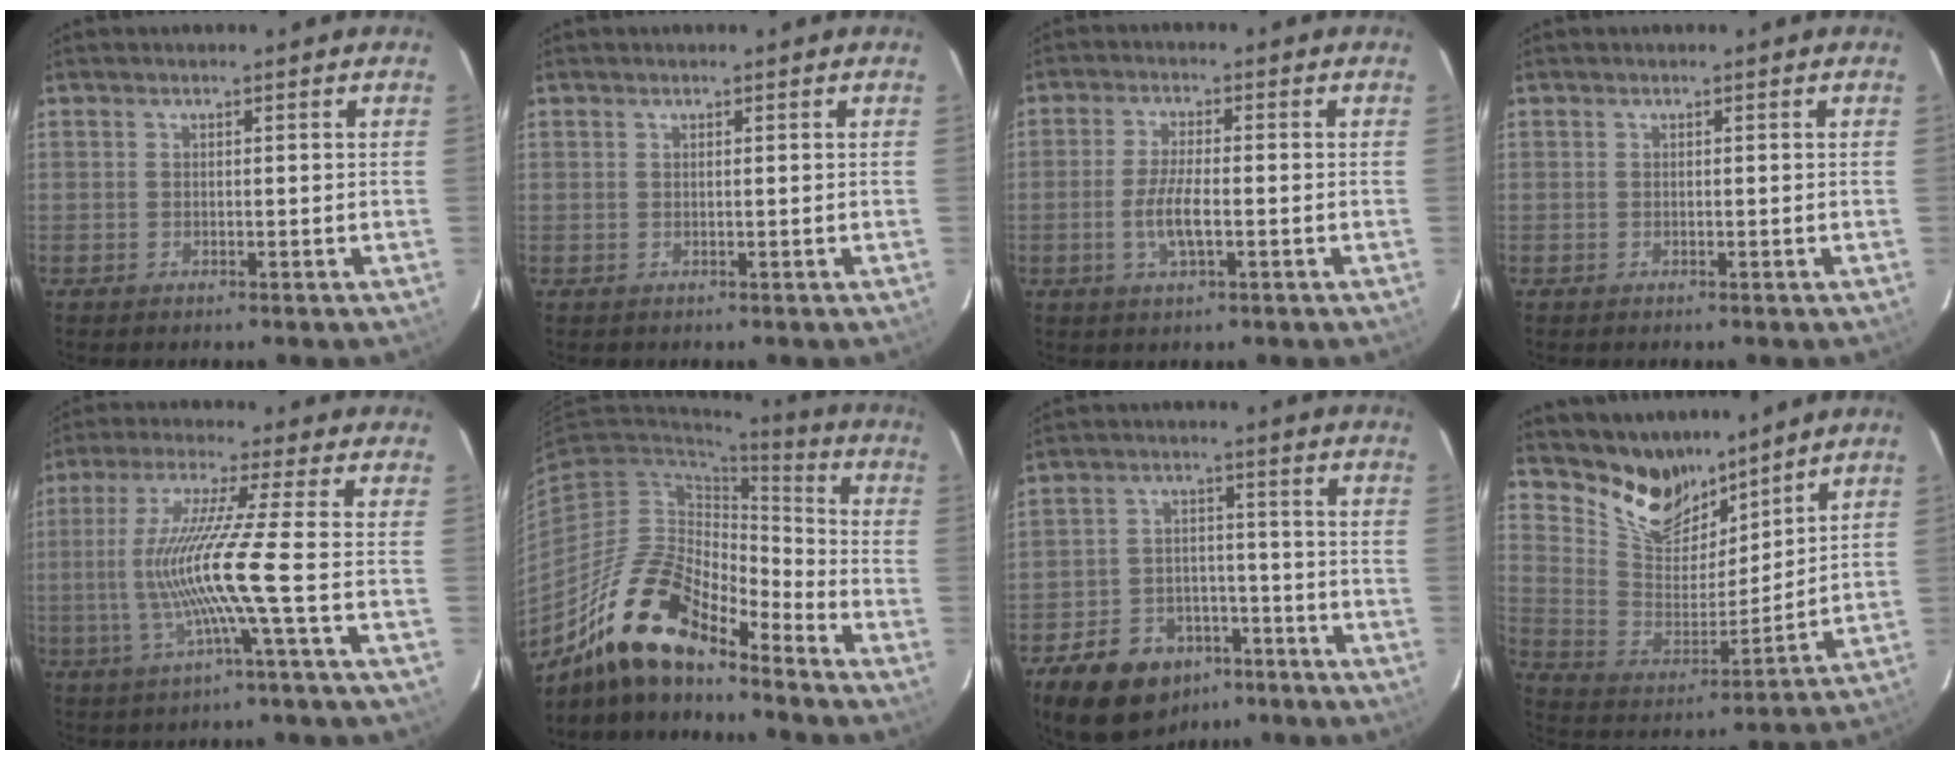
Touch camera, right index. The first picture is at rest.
{"total": 0.5, "force": [0.2, 0.5, -0.1], "torque": [0.001, 0.003, 0.003]}
{"total": 5.5, "force": [-1.5, 1.3, 5.1], "torque": [-0.104, -0.004, -0.030]}
{"total": 0.0}
{"total": 11.8, "force": [-2.6, -2.4, 11.3], "torque": [-0.216, -0.010, -0.042]}
{"total": 17.4, "force": [-13.6, 5.4, 9.4], "torque": [-0.176, 0.001, -0.260]}
{"total": 14.8, "force": [-9.6, 9.6, 5.8], "torque": [-0.145, 0.020, -0.132]}
{"total": 13.8, "force": [11.3, 6.4, 4.6], "torque": [-0.105, -0.003, 0.219]}